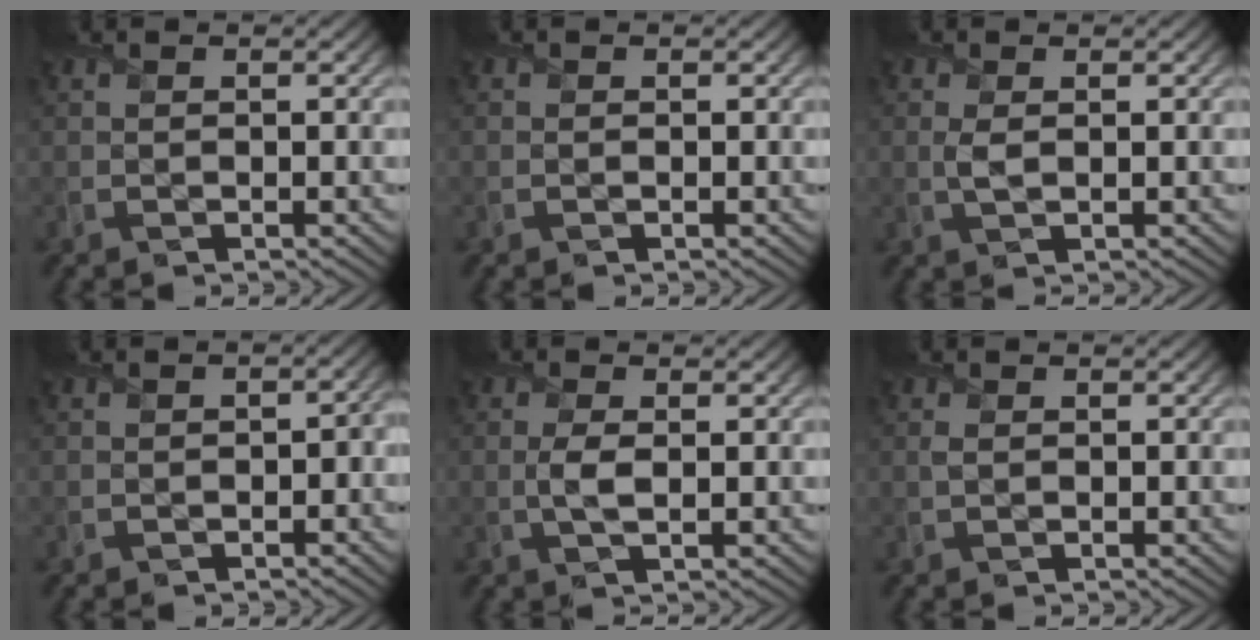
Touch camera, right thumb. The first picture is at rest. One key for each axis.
{"total": 0.0}
{"total": 1.7, "fx": 0.3, "fy": 0.7, "fz": 1.5, "tx": -0.041, "ty": 0.003, "tz": 0.005}
{"total": 2.0, "fx": -0.7, "fy": 1.3, "fz": 1.3, "tx": -0.017, "ty": -0.003, "tz": -0.010}
{"total": 2.4, "fx": 0.1, "fy": 0.9, "fz": 2.2, "tx": -0.057, "ty": 0.001, "tz": -0.001}
{"total": 0.7, "fx": 0.1, "fy": 0.4, "fz": 0.5, "tx": -0.015, "ty": 0.003, "tz": 0.001}